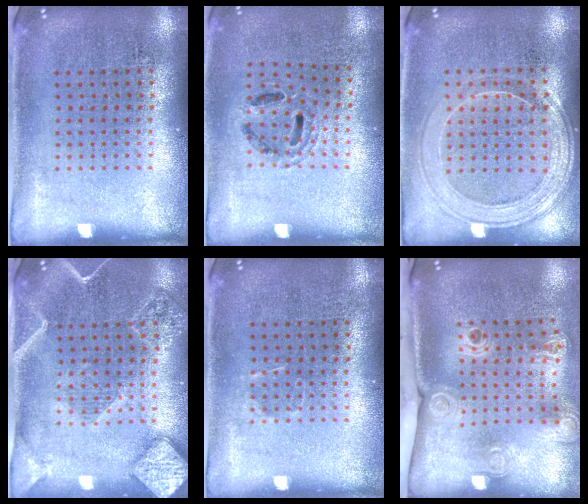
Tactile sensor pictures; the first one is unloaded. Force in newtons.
{"total": 0.9, "press": 0.9, "slide": 0.1}
{"total": 1.6, "press": 1.5, "slide": 0.6}
{"total": 2.4, "press": 2.2, "slide": 0.9}
{"total": 0.5, "press": 0.5, "slide": 0.2}
{"total": 2.2, "press": 1.6, "slide": 1.6}